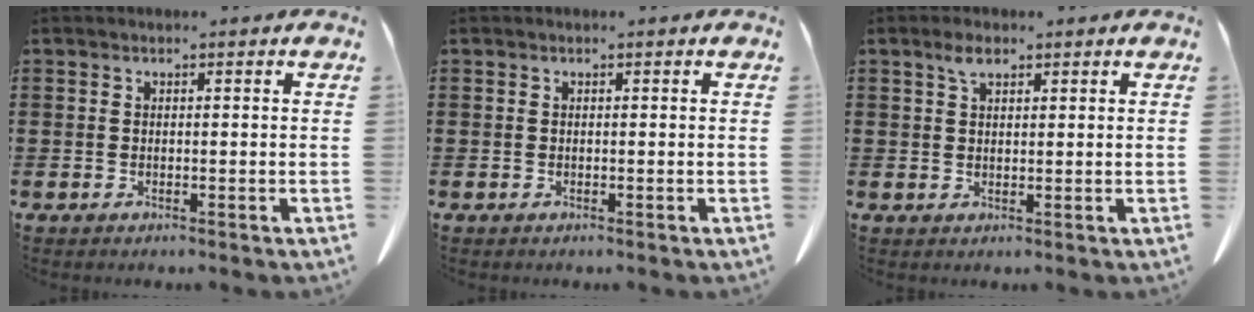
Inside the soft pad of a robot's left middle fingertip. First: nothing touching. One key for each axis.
{"total": 0.0}
{"total": 2.6, "fx": 1.6, "fy": 1.2, "fz": 1.7, "tx": -0.038, "ty": 0.004, "tz": 0.030}